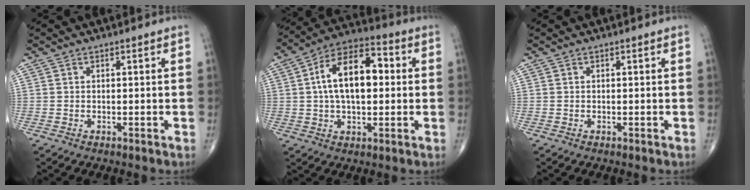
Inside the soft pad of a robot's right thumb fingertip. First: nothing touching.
{"total": 15.2, "force": [1.6, 8.2, 12.6], "torque": [-0.200, 0.028, 0.018]}
{"total": 0.0}